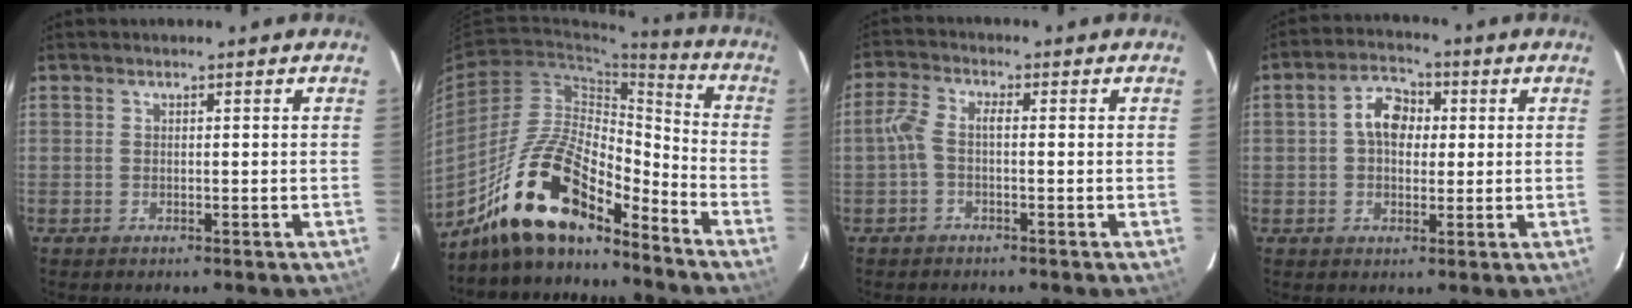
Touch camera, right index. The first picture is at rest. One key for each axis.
{"total": 17.3, "fx": -13.6, "fy": 5.3, "fz": 9.2, "tx": -0.178, "ty": 0.008, "tz": -0.254}
{"total": 3.6, "fx": -0.9, "fy": 1.5, "fz": 3.1, "tx": -0.072, "ty": 0.011, "tz": -0.022}
{"total": 7.0, "fx": 0.9, "fy": 5.0, "fz": 4.9, "tx": -0.086, "ty": 0.022, "tz": 0.016}